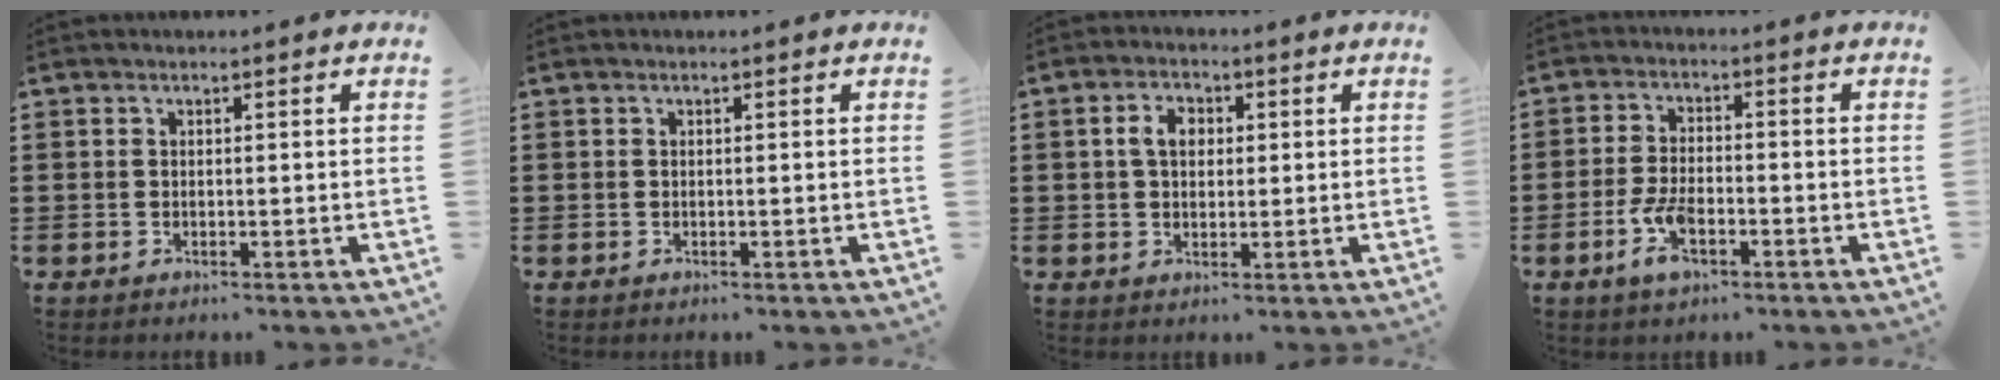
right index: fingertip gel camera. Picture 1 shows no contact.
{"total": 0.0}
{"total": 3.9, "force": [0.6, 2.7, 2.8], "torque": [-0.063, 0.015, 0.008]}
{"total": 5.7, "force": [-2.4, 2.5, 4.6], "torque": [-0.112, -0.005, -0.049]}